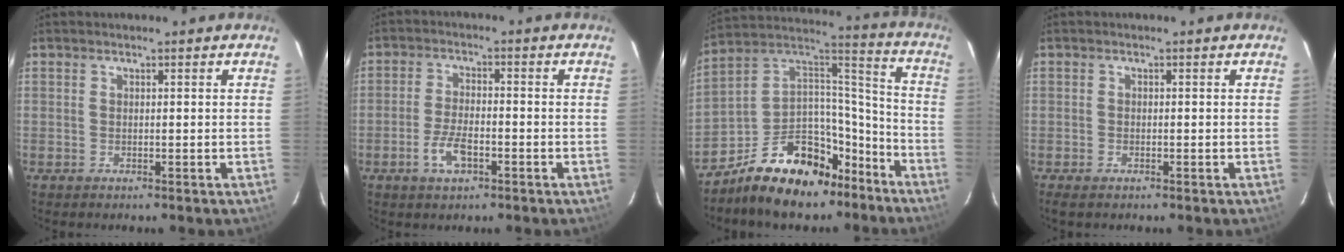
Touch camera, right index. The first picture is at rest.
{"total": 5.6, "force": [-2.7, 2.4, 4.3], "torque": [-0.095, 0.000, -0.049]}
{"total": 20.7, "force": [-13.8, 11.0, 10.8], "torque": [-0.205, 0.059, -0.206]}
{"total": 1.4, "force": [-1.0, 0.5, 0.8], "torque": [-0.018, -0.004, -0.020]}